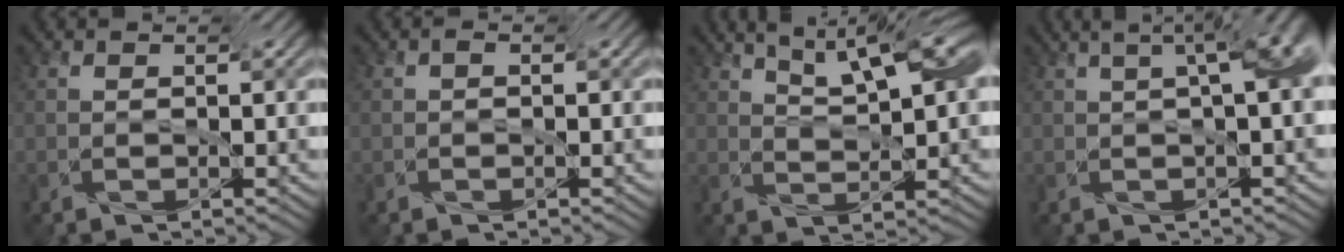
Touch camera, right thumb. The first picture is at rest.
{"total": 1.2, "force": [-0.3, 0.8, 0.9], "torque": [-0.005, 0.002, -0.008]}
{"total": 9.6, "force": [5.7, 2.8, 7.2], "torque": [-0.108, 0.017, 0.081]}
{"total": 11.1, "force": [3.0, 4.1, 9.8], "torque": [-0.078, 0.060, 0.030]}